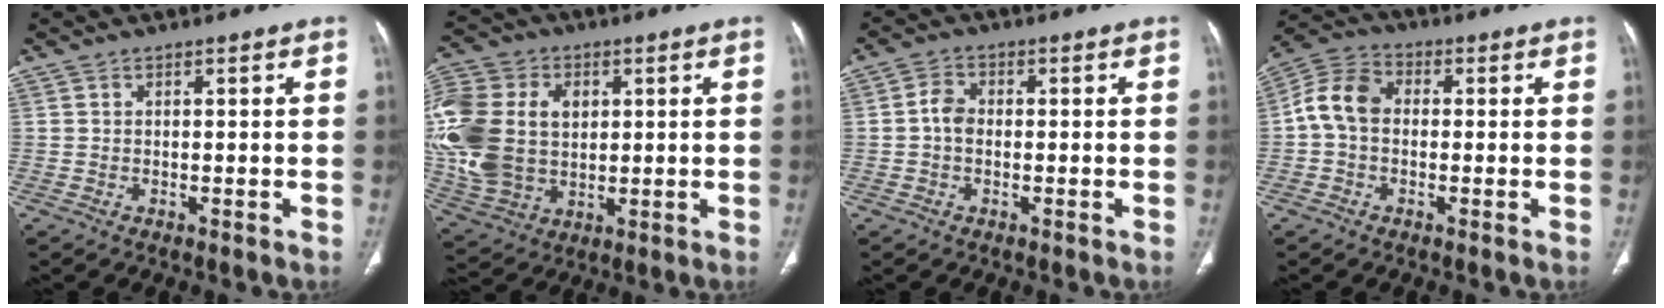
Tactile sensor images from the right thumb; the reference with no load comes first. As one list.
[{"total": 22.8, "force": [2.7, 17.0, 15.0], "torque": [-0.343, 0.009, 0.065]}, {"total": 3.4, "force": [-0.4, 2.6, 2.2], "torque": [-0.034, 0.011, -0.014]}, {"total": 8.1, "force": [-0.2, 6.0, 5.4], "torque": [-0.096, 0.025, -0.016]}]